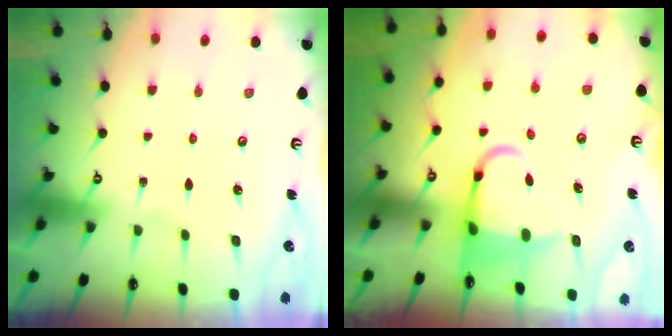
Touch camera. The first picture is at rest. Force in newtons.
{"total": 6.5, "press": 6.3, "slide": 1.4}